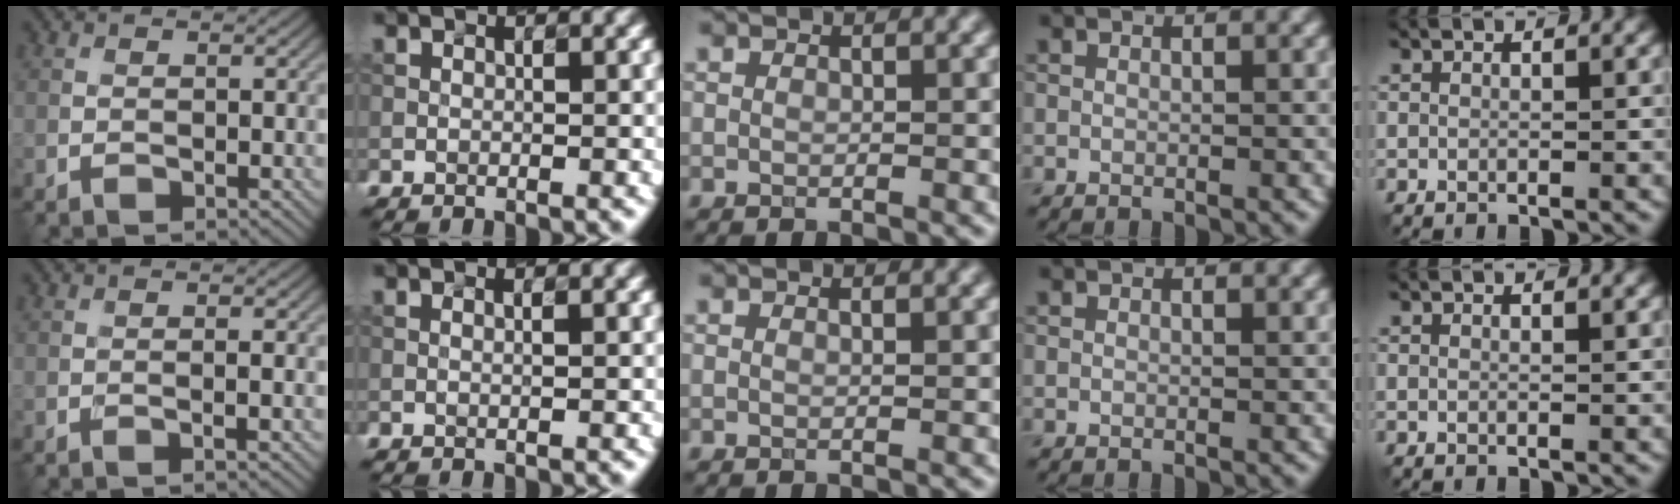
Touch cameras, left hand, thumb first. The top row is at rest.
{"thumb": {"total": 1.1, "force": [-0.2, 0.1, 1.1], "torque": [-0.016, 0.004, -0.008]}, "index": {"total": 0.8, "force": [0.3, 0.4, 0.6], "torque": [-0.003, 0.002, -0.004]}, "middle": {"total": 0.5, "force": [0.3, 0.2, 0.4], "torque": [-0.002, -0.003, -0.002]}, "ring": {"total": 0.5, "force": [0.4, 0.1, 0.3], "torque": [-0.006, 0.002, 0.005]}, "little": {"total": 0.5, "force": [0.5, 0.1, 0.3], "torque": [-0.006, -0.003, 0.003]}}